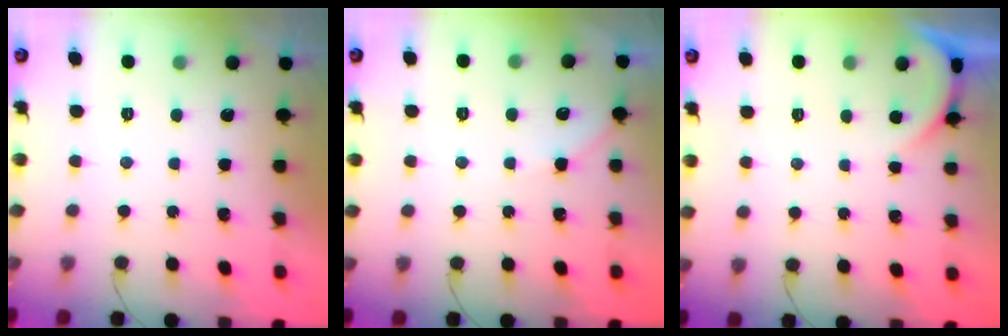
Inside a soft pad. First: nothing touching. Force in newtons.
{"total": 3.6, "press": 3.5, "slide": 0.4}
{"total": 2.0, "press": 2.0, "slide": 0.2}